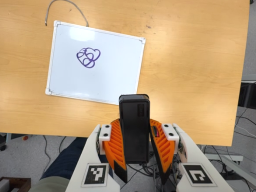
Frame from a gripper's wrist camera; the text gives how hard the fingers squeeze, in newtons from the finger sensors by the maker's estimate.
{"total": 10.1, "left": 8.6, "right": 11.5}